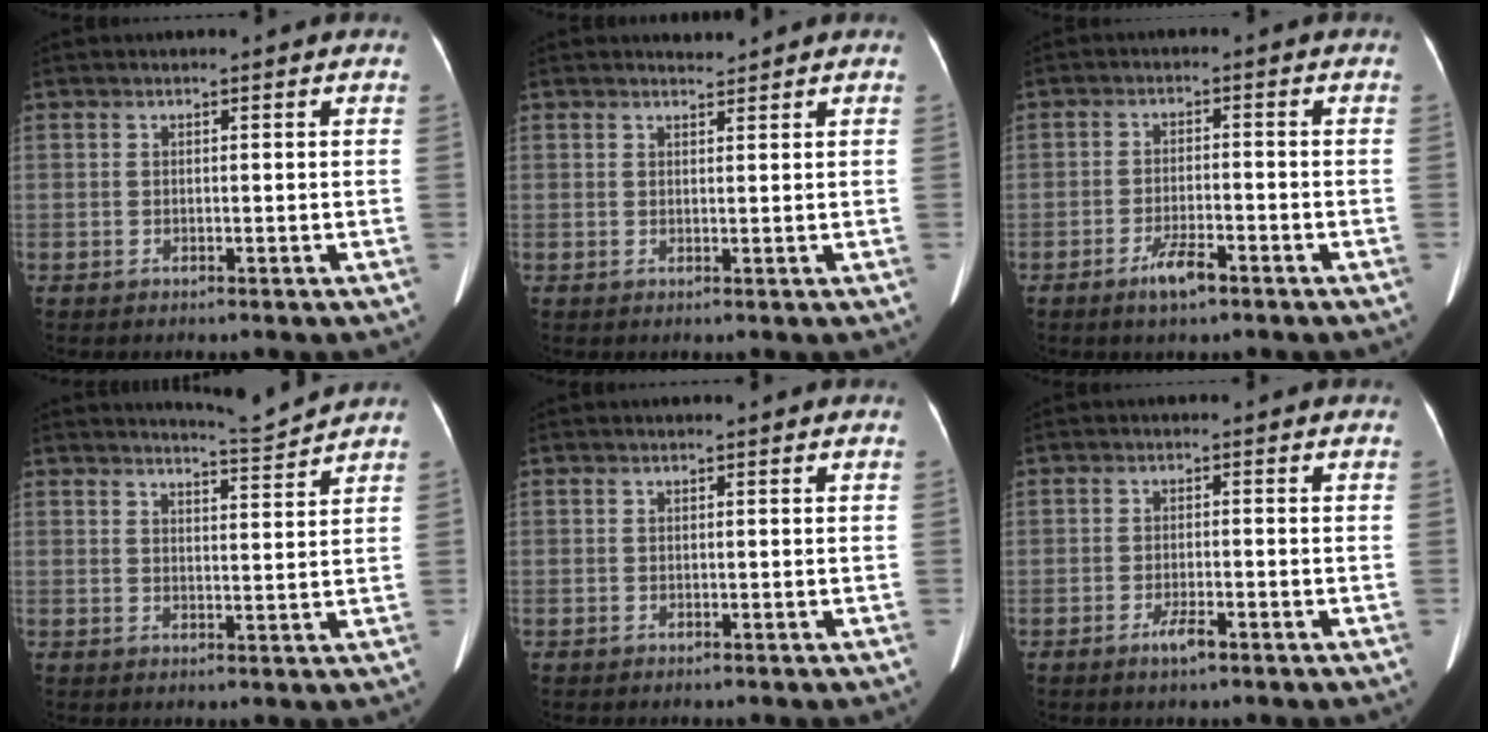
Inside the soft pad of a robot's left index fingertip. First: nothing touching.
{"total": 1.0, "force": [1.0, -0.2, -0.3], "torque": [-0.006, -0.002, 0.018]}
{"total": 4.1, "force": [-2.9, 0.8, 2.8], "torque": [-0.059, -0.008, -0.050]}
{"total": 4.2, "force": [3.9, -1.5, -0.5], "torque": [-0.005, -0.024, 0.064]}
{"total": 0.0}
{"total": 2.6, "force": [-1.8, 0.4, 1.9], "torque": [-0.039, -0.007, -0.030]}